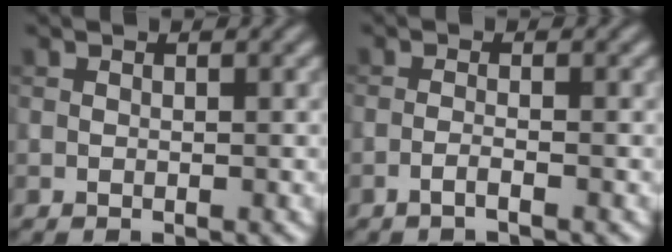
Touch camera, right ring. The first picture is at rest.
{"total": 1.4, "force": [-0.7, 0.4, 1.2], "torque": [-0.016, 0.000, -0.020]}